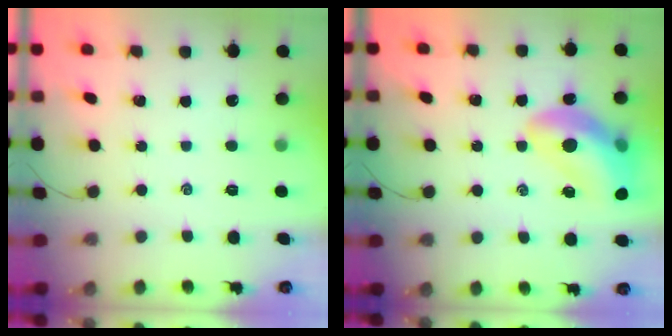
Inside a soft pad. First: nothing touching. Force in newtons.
{"total": 18.1, "press": 17.6, "slide": 4.2}